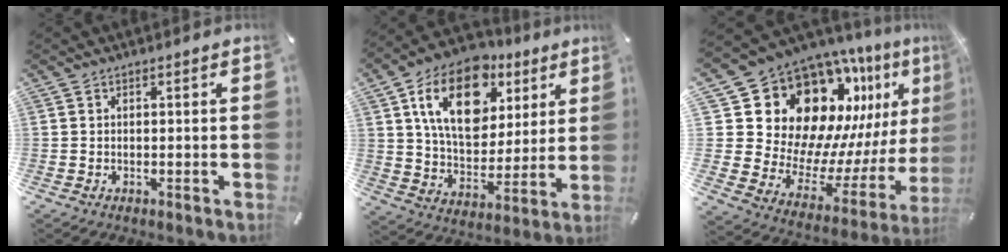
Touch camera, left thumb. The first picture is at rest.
{"total": 19.1, "force": [8.8, 12.7, 11.2], "torque": [-0.192, -0.027, 0.155]}
{"total": 21.8, "force": [14.2, 13.2, 9.9], "torque": [-0.158, -0.145, 0.276]}